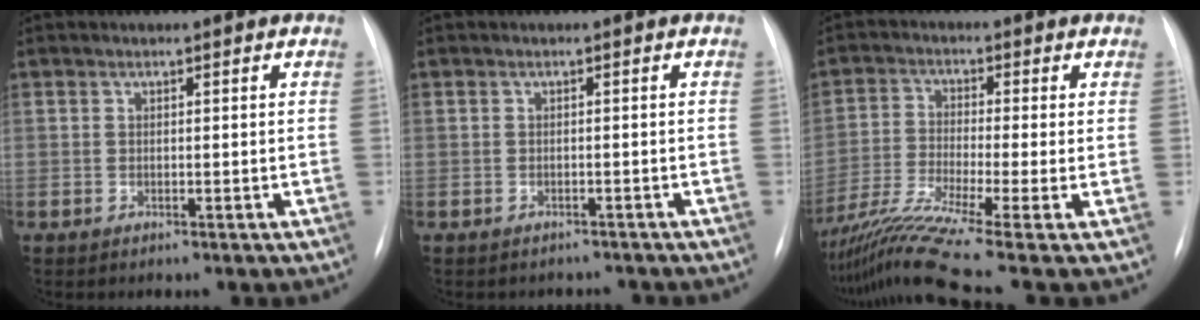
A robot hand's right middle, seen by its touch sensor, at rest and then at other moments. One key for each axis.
{"total": 2.9, "fx": -2.7, "fy": 1.2, "fz": -0.2, "tx": 0.007, "ty": 0.005, "tz": -0.034}
{"total": 11.9, "fx": -8.4, "fy": -2.0, "fz": 8.1, "tx": -0.161, "ty": -0.024, "tz": -0.150}